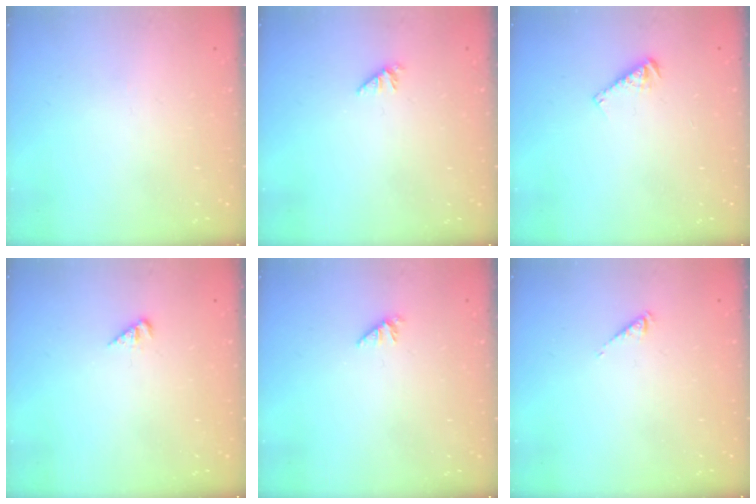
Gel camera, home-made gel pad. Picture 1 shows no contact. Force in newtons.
{"total": 0.0}
{"total": 4.5, "press": 4.5, "slide": 0.0}
{"total": 1.6, "press": 1.6, "slide": 0.3}
{"total": 0.0}
{"total": 0.7, "press": 0.7, "slide": 0.0}